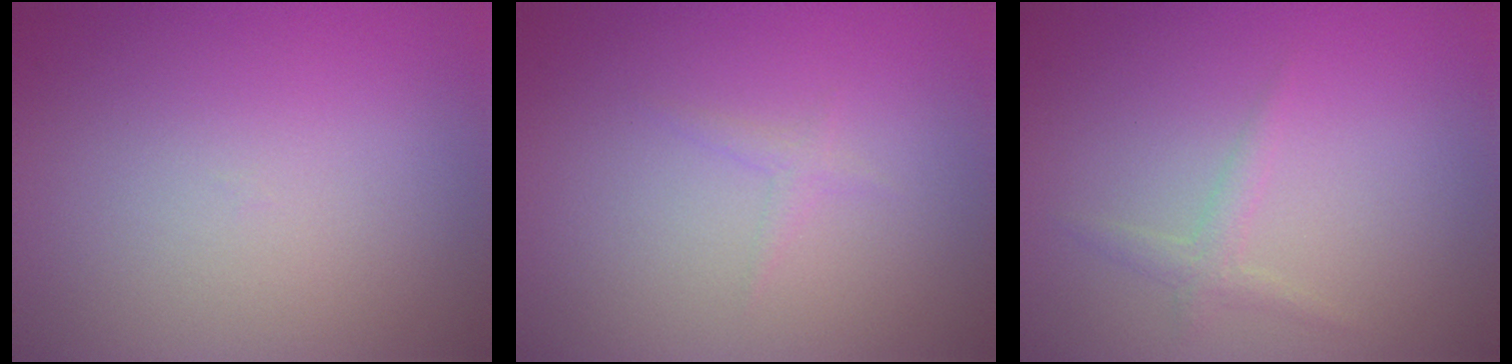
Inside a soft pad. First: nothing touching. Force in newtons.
{"total": 0.7, "press": 0.7, "slide": 0.0}
{"total": 1.3, "press": 1.3, "slide": 0.0}